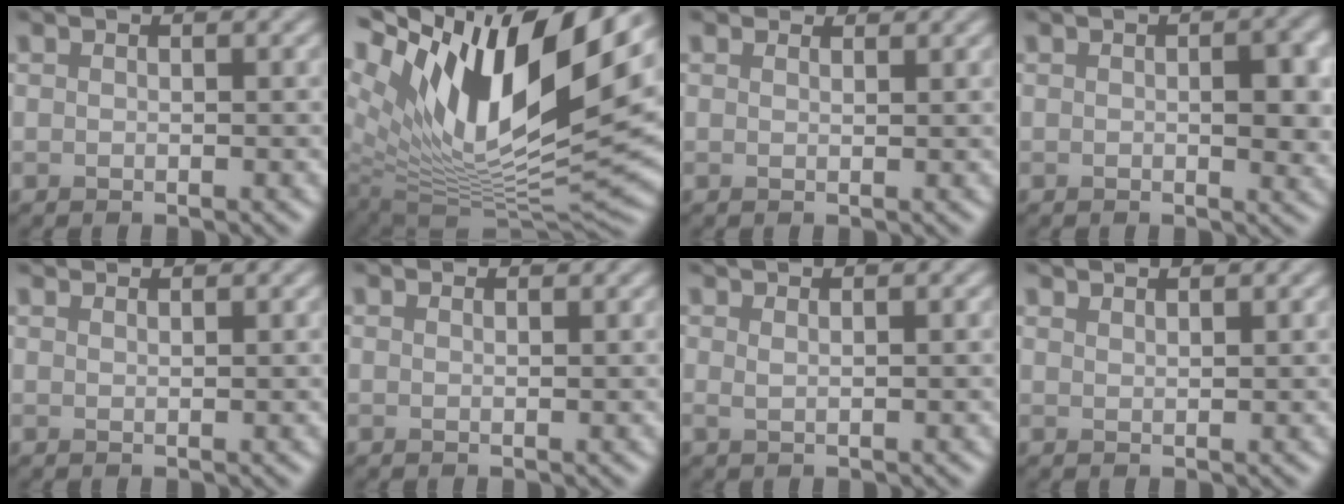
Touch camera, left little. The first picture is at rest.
{"total": 17.2, "force": [6.6, 7.4, 14.0], "torque": [-0.265, 0.004, 0.112]}
{"total": 1.8, "force": [1.6, 0.7, 0.5], "torque": [-0.016, -0.005, 0.028]}
{"total": 3.8, "force": [0.1, 2.0, 3.3], "torque": [-0.047, 0.001, 0.002]}
{"total": 1.5, "force": [1.5, -0.2, 0.2], "torque": [-0.007, 0.004, 0.021]}
{"total": 0.9, "force": [0.9, 0.2, 0.1], "torque": [-0.007, 0.002, 0.012]}
{"total": 1.1, "force": [0.9, -0.1, 0.6], "torque": [-0.016, 0.001, 0.017]}
{"total": 1.0, "force": [1.0, -0.2, 0.2], "torque": [-0.002, 0.002, 0.016]}